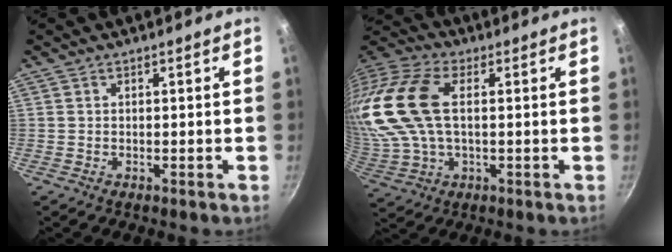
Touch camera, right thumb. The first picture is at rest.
{"total": 20.9, "force": [3.2, 12.3, 16.6], "torque": [-0.370, 0.024, 0.053]}